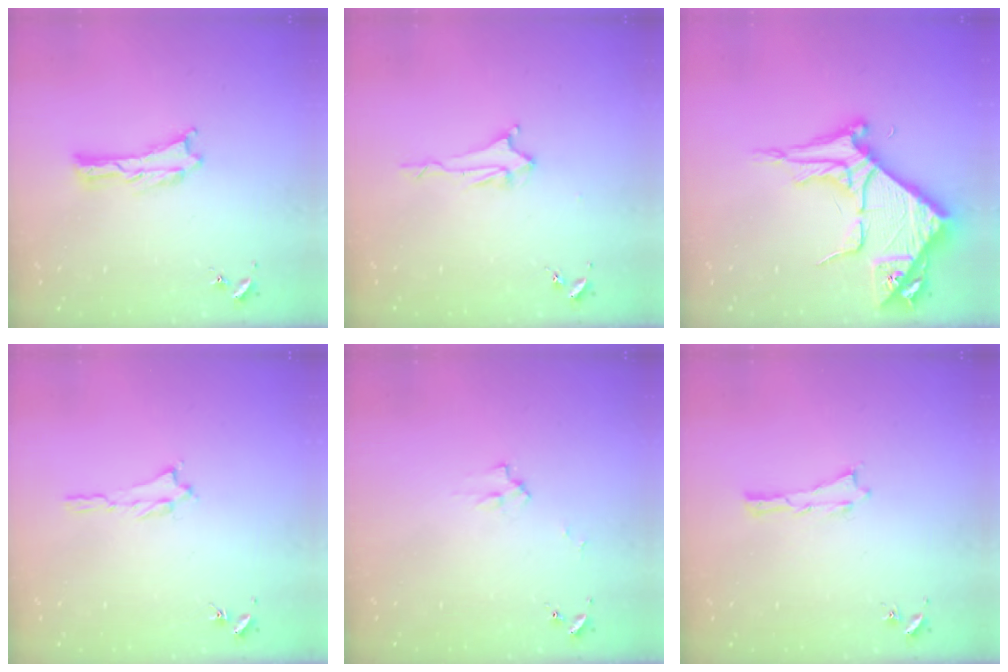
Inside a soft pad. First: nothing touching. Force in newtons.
{"total": 2.0, "press": 2.0, "slide": 0.4}
{"total": 8.7, "press": 8.6, "slide": 1.0}
{"total": 1.2, "press": 1.2, "slide": 0.3}
{"total": 2.2, "press": 2.2, "slide": 0.3}
{"total": 0.0}